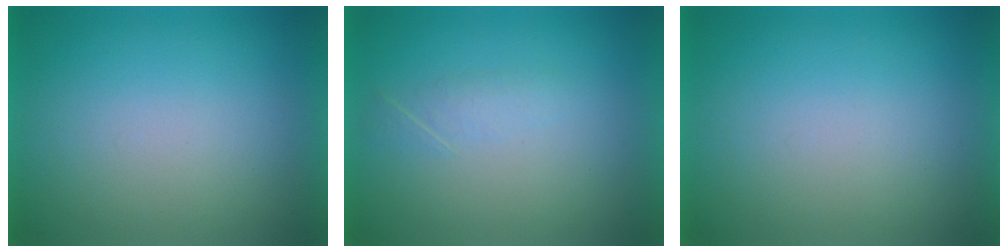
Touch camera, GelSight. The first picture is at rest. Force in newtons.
{"total": 1.8}
{"total": 0.0}